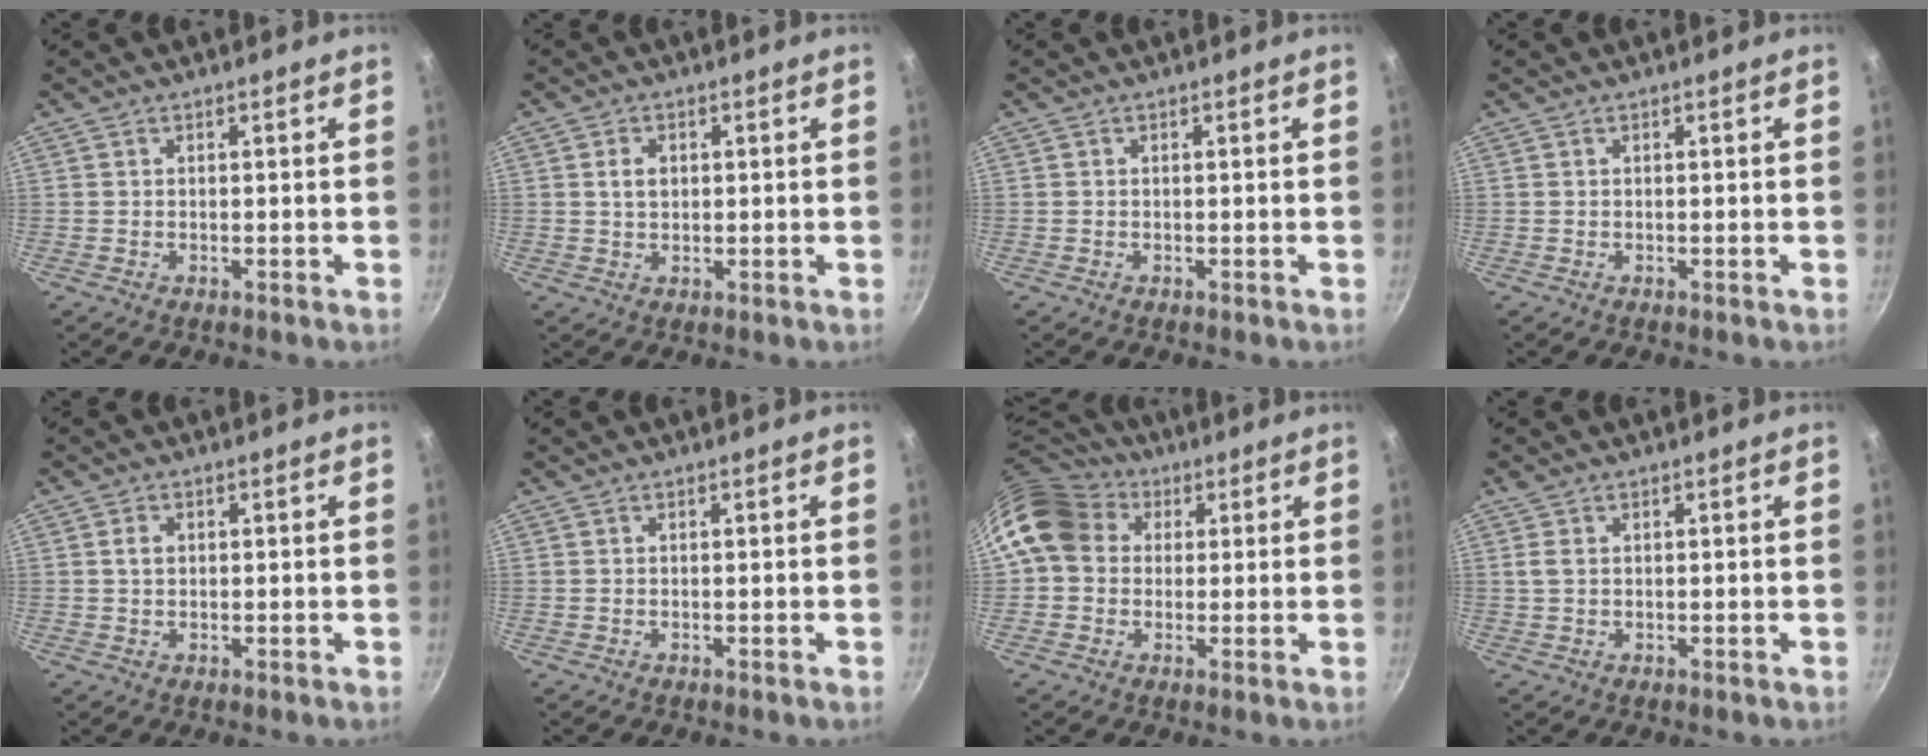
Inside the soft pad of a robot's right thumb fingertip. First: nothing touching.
{"total": 2.9, "force": [0.5, 2.1, 1.9], "torque": [-0.024, 0.001, 0.011]}
{"total": 0.0}
{"total": 0.0}
{"total": 2.0, "force": [0.4, 1.5, 1.3], "torque": [-0.017, 0.004, 0.007]}
{"total": 0.0}
{"total": 13.4, "force": [3.6, 11.1, 6.4], "torque": [-0.098, 0.026, 0.052]}
{"total": 1.8, "force": [0.6, 1.0, 1.3], "torque": [-0.028, 0.002, 0.013]}